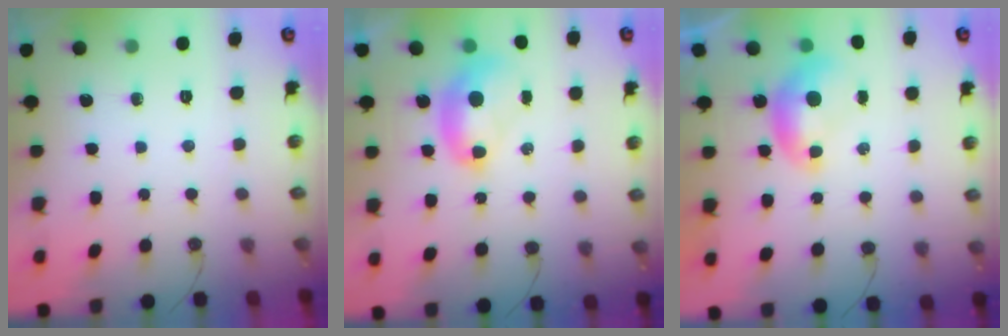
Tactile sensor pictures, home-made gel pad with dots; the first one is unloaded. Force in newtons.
{"total": 2.7, "press": 2.7, "slide": 0.1}
{"total": 0.0}